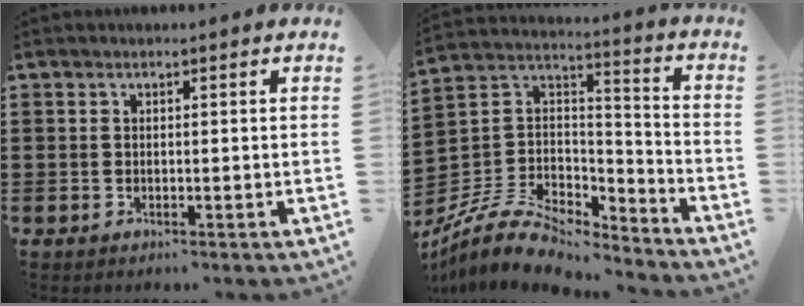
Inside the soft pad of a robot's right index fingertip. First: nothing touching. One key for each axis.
{"total": 8.6, "fx": -6.9, "fy": 3.8, "fz": 3.3, "tx": -0.083, "ty": 0.009, "tz": -0.136}